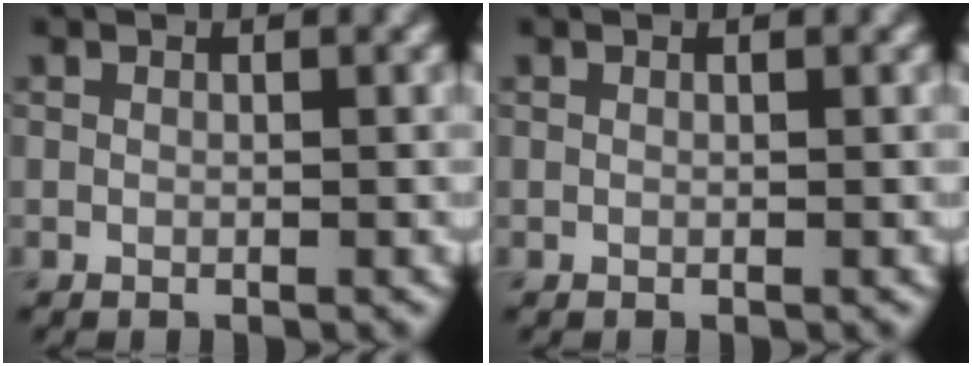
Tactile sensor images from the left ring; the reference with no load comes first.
{"total": 0.0}